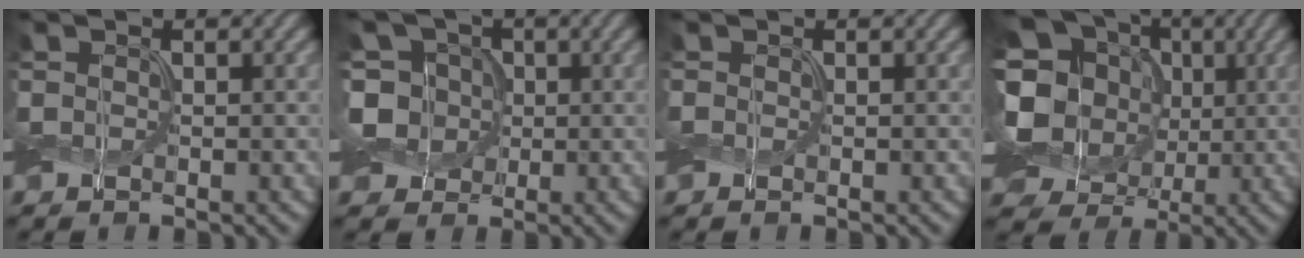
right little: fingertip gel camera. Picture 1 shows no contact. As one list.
[{"total": 5.0, "force": [-0.2, 4.4, 2.4], "torque": [-0.052, 0.015, -0.025]}, {"total": 0.0}, {"total": 16.8, "force": [0.3, 15.1, 7.4], "torque": [-0.211, 0.021, -0.026]}]